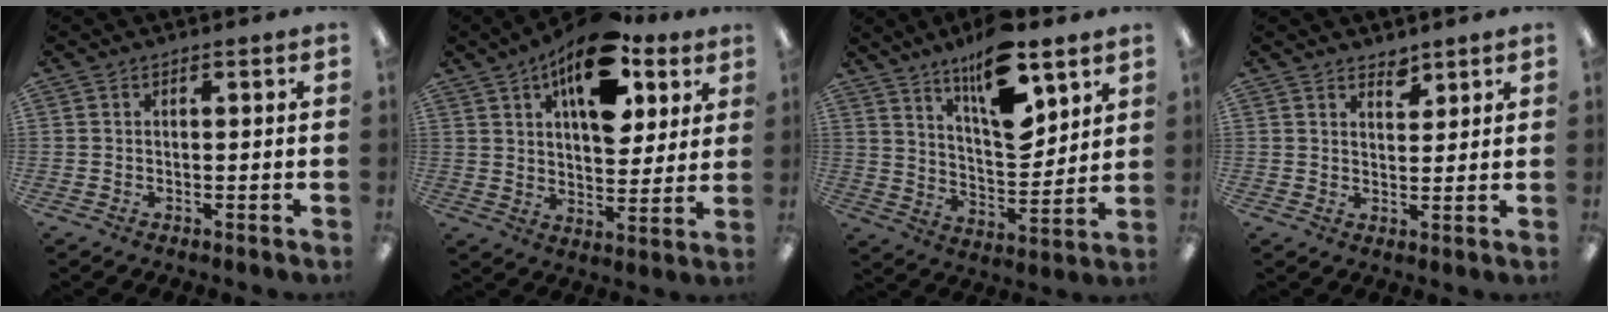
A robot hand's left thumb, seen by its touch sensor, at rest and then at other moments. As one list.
[{"total": 17.9, "force": [9.9, 9.0, 11.9], "torque": [-0.166, -0.043, 0.165]}, {"total": 16.3, "force": [11.0, 5.7, 10.6], "torque": [-0.171, -0.061, 0.185]}, {"total": 3.2, "force": [2.8, 1.3, 0.6], "torque": [0.009, -0.022, 0.048]}]